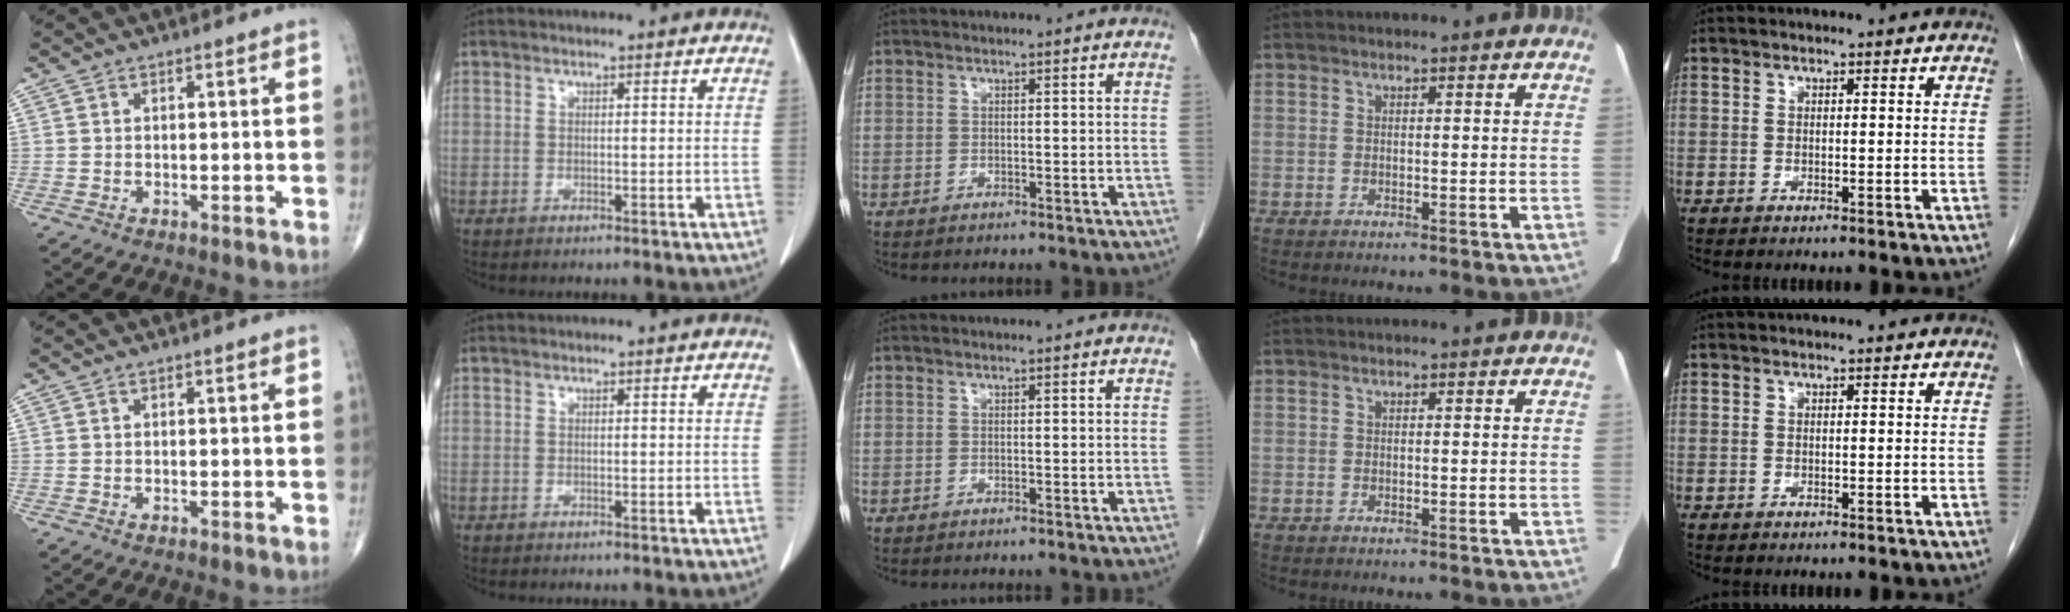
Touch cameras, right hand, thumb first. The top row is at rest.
{}